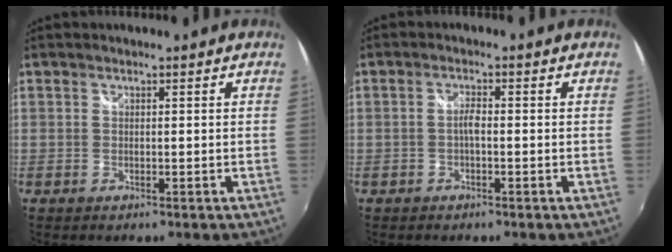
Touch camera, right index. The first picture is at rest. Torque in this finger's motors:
{"motor_torque": [0.32, -0.02, 0.15, 0.04]}